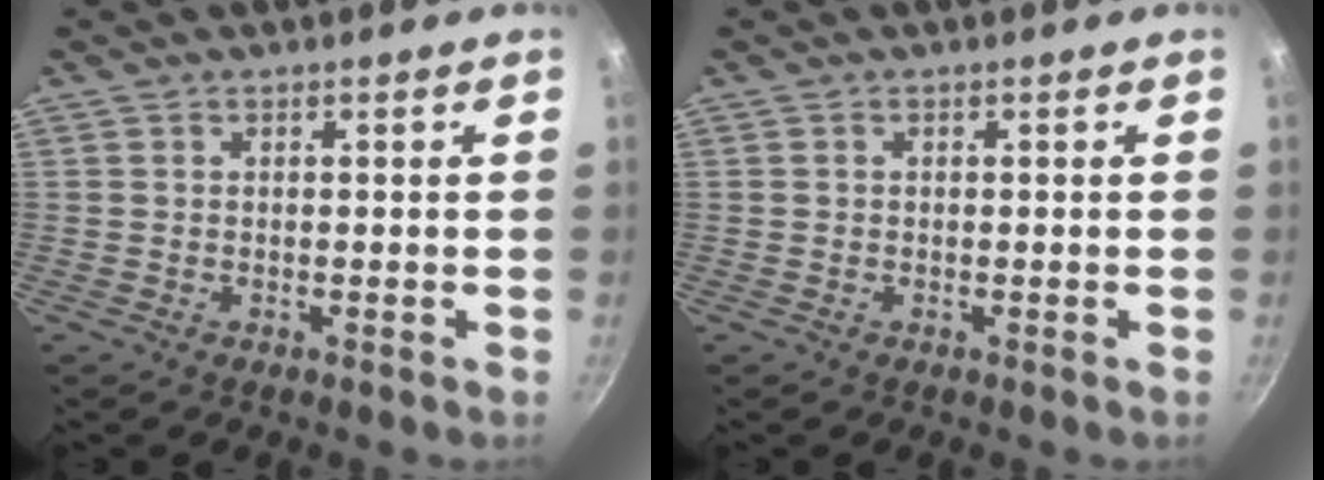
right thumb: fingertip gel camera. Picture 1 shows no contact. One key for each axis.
{"total": 0.0}